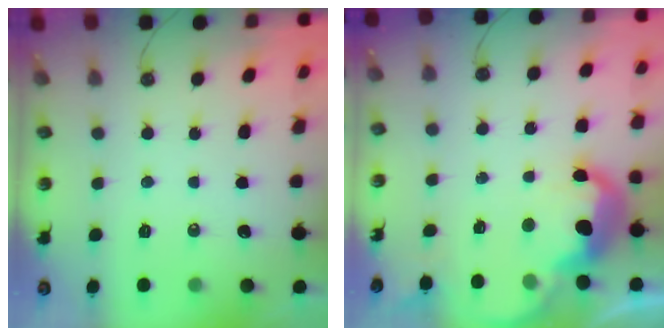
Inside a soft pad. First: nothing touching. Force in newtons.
{"total": 9.1, "press": 9.0, "slide": 0.9}